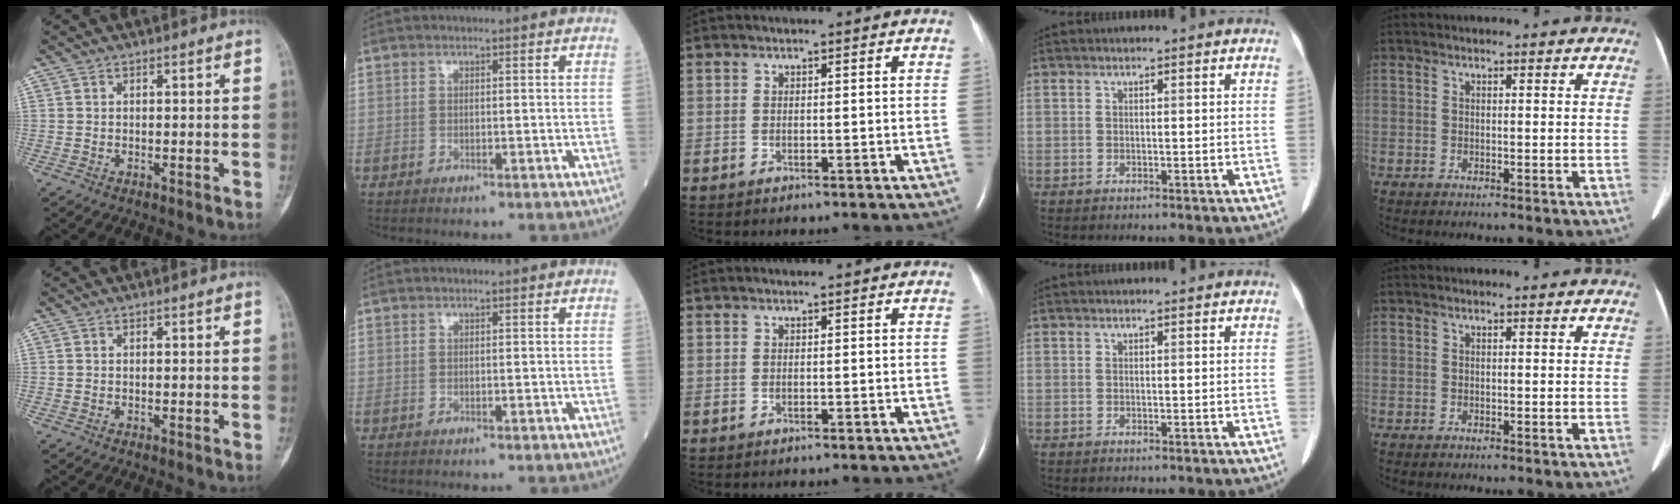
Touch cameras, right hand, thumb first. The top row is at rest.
{}